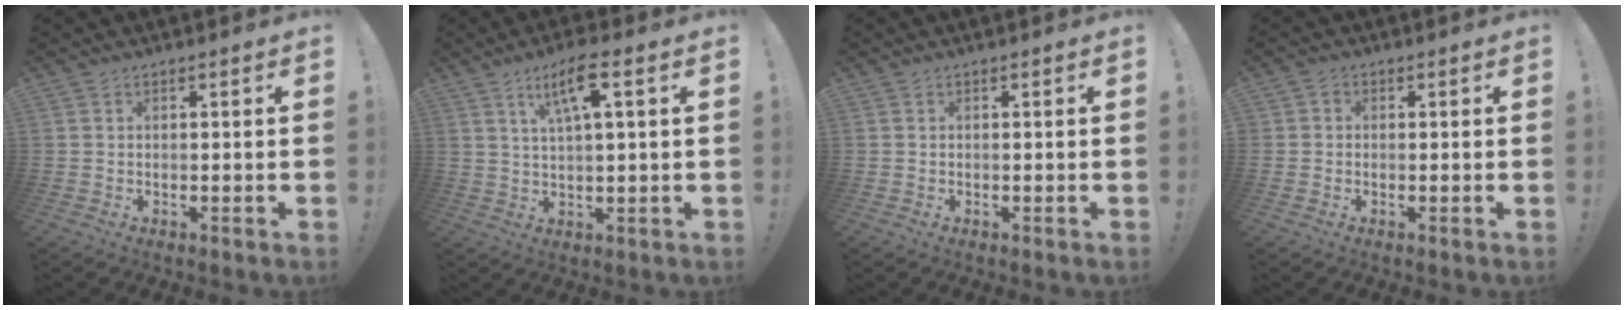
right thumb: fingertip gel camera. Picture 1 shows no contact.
{"total": 9.0, "force": [3.9, 1.9, 7.9], "torque": [-0.145, 0.002, 0.064]}
{"total": 0.0}
{"total": 1.3, "force": [-0.3, 1.2, 0.4], "torque": [-0.005, 0.003, -0.006]}